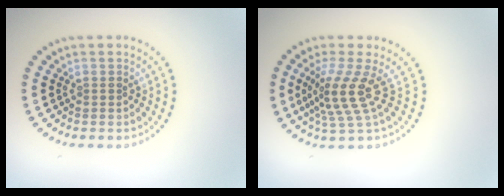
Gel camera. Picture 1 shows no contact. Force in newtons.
{"total": 3.7, "press": 2.6, "slide": 2.7}